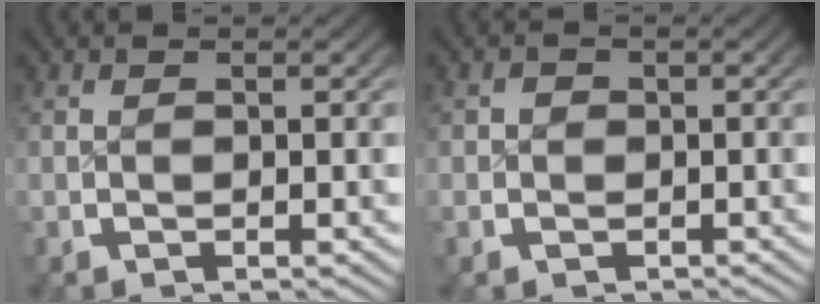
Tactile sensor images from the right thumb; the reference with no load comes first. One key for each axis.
{"total": 0.9, "fx": -0.1, "fy": 0.8, "fz": -0.4, "tx": 0.006, "ty": -0.001, "tz": -0.002}